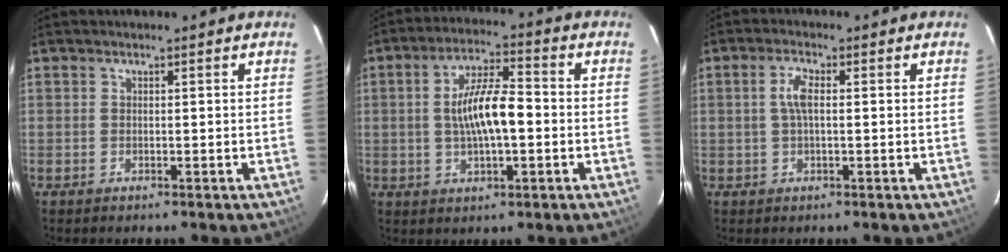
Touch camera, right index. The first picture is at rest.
{"total": 10.1, "force": [-0.6, 3.3, 9.5], "torque": [-0.175, 0.010, -0.008]}
{"total": 3.7, "force": [0.4, 1.3, 3.4], "torque": [-0.071, 0.006, 0.009]}